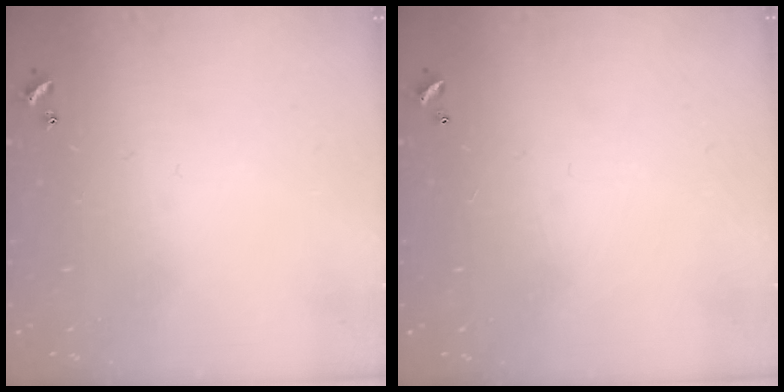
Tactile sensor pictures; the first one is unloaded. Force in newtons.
{"total": 2.9, "press": 2.9, "slide": 0.1}